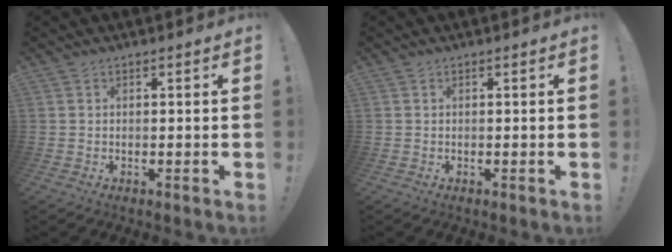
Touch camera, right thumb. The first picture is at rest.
{"total": 0.0}